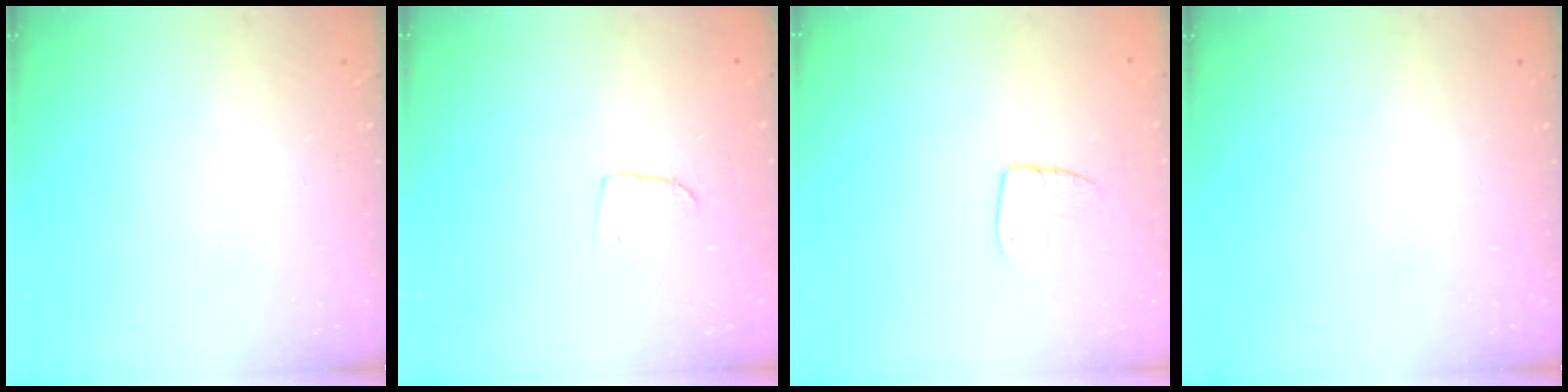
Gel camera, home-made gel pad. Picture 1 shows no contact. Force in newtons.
{"total": 3.8, "press": 3.8, "slide": 0.4}
{"total": 6.1, "press": 6.1, "slide": 0.4}
{"total": 0.0}